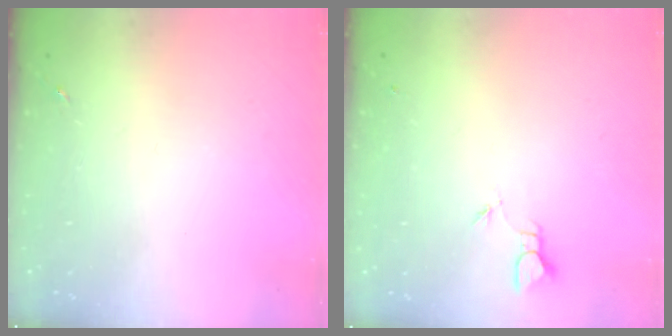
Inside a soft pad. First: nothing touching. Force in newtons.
{"total": 1.9, "press": 1.9, "slide": 0.1}